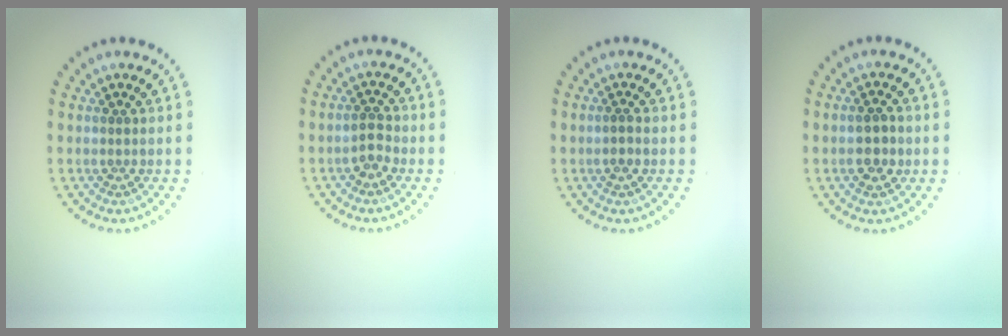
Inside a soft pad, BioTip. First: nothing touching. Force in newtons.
{"total": 1.9, "press": 1.8, "slide": 0.6}
{"total": 0.9, "press": 0.7, "slide": 0.5}
{"total": 2.3, "press": 2.3, "slide": 0.3}